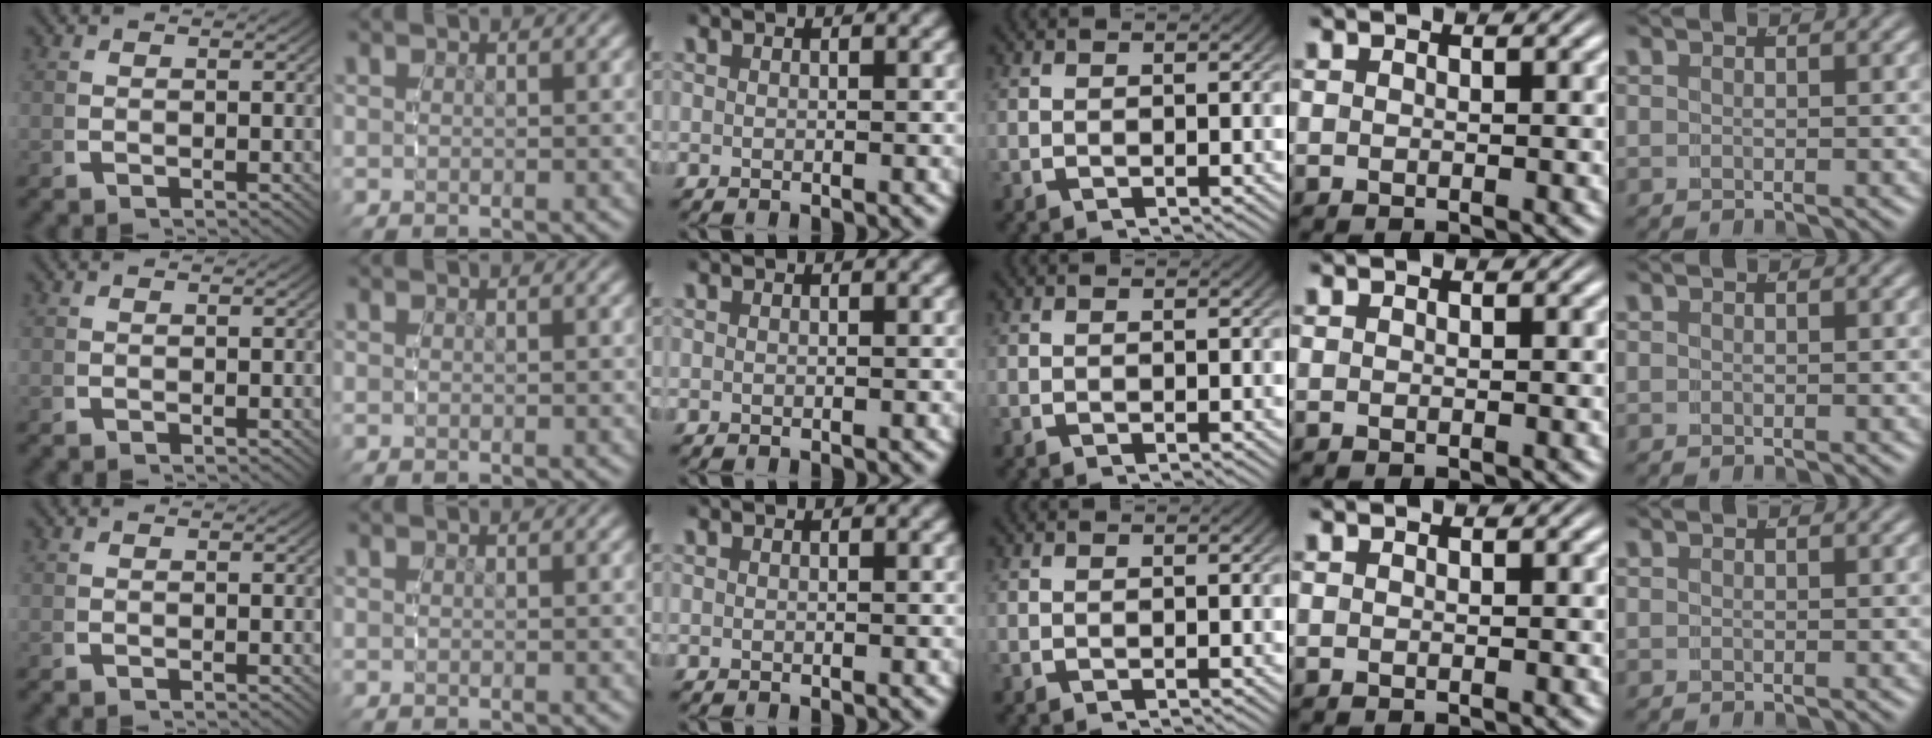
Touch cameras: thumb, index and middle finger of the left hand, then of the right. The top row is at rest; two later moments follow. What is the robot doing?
{"motion": "reach", "object": "jewelry box"}